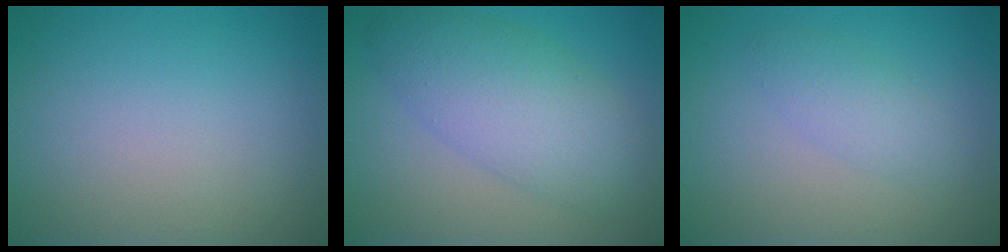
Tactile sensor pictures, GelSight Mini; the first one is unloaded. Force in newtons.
{"total": 6.4, "press": 6.4, "slide": 0.2}
{"total": 2.0, "press": 2.0, "slide": 0.0}